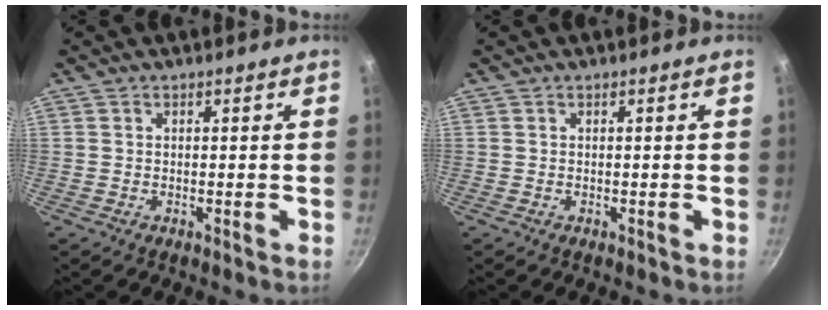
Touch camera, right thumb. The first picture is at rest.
{"total": 0.0}